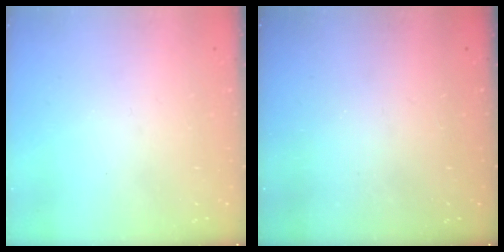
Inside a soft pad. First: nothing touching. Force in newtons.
{"total": 0.6, "press": 0.5, "slide": 0.2}